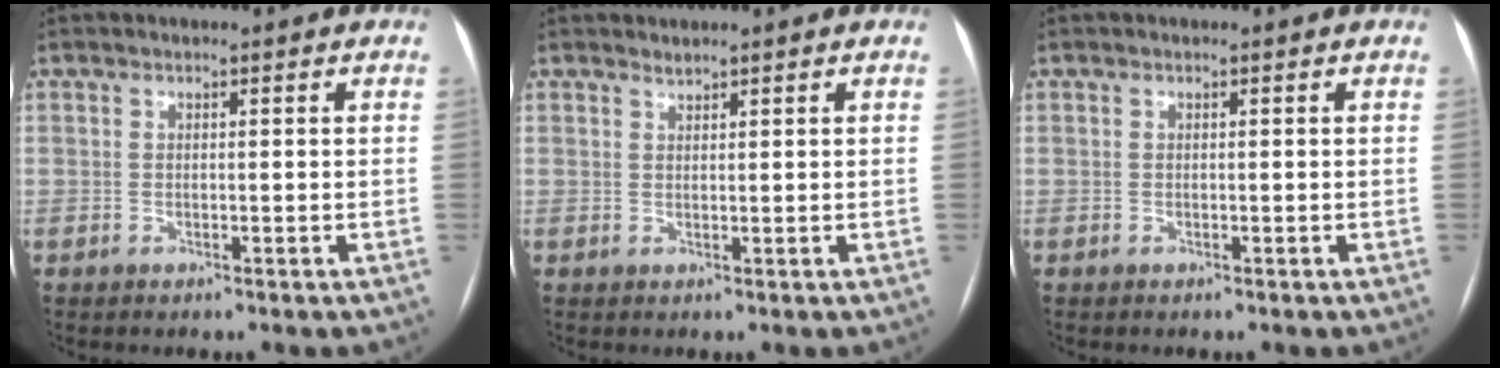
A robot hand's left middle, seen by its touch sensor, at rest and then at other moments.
{"total": 0.7, "force": [0.7, 0.0, 0.0], "torque": [-0.005, -0.001, 0.015]}
{"total": 0.0}